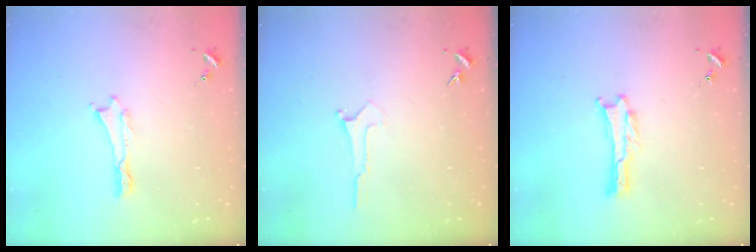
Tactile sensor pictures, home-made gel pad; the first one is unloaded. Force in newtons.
{"total": 0.0}
{"total": 0.0}